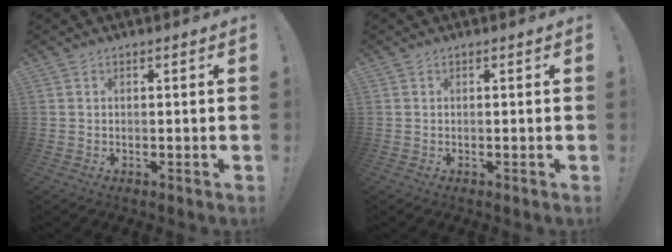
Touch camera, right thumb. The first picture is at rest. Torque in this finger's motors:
{"motor_torque": [-0.10, -0.01, 0.00, 0.00, 0.00]}